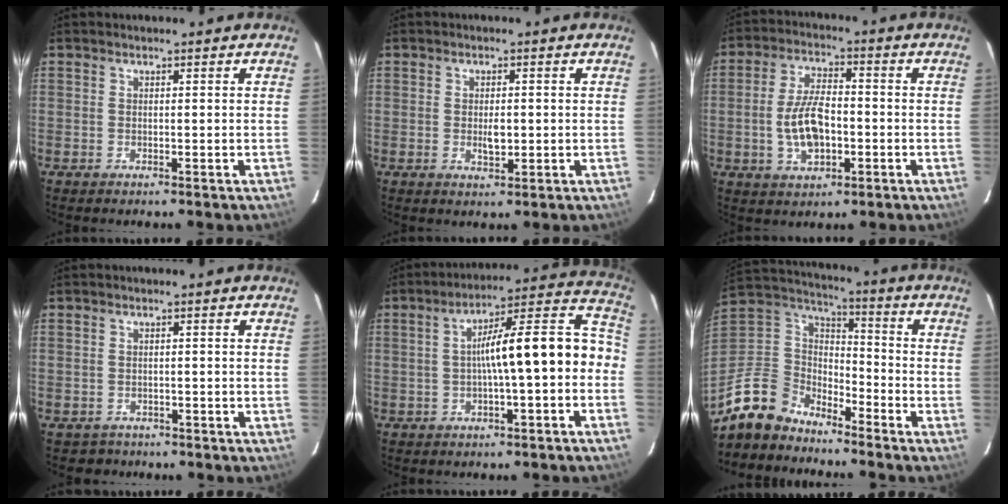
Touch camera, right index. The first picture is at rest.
{"total": 2.9, "force": [-0.3, 1.4, 2.5], "torque": [-0.043, -0.003, -0.002]}
{"total": 9.7, "force": [-2.0, 4.9, 8.2], "torque": [-0.164, 0.006, -0.030]}
{"total": 2.5, "force": [-1.7, 1.7, -0.3], "torque": [0.003, 0.010, -0.023]}
{"total": 13.8, "force": [-2.4, 2.3, 13.4], "torque": [-0.175, 0.048, -0.030]}
{"total": 12.0, "force": [-10.4, 5.6, 2.4], "torque": [-0.076, 0.029, -0.208]}